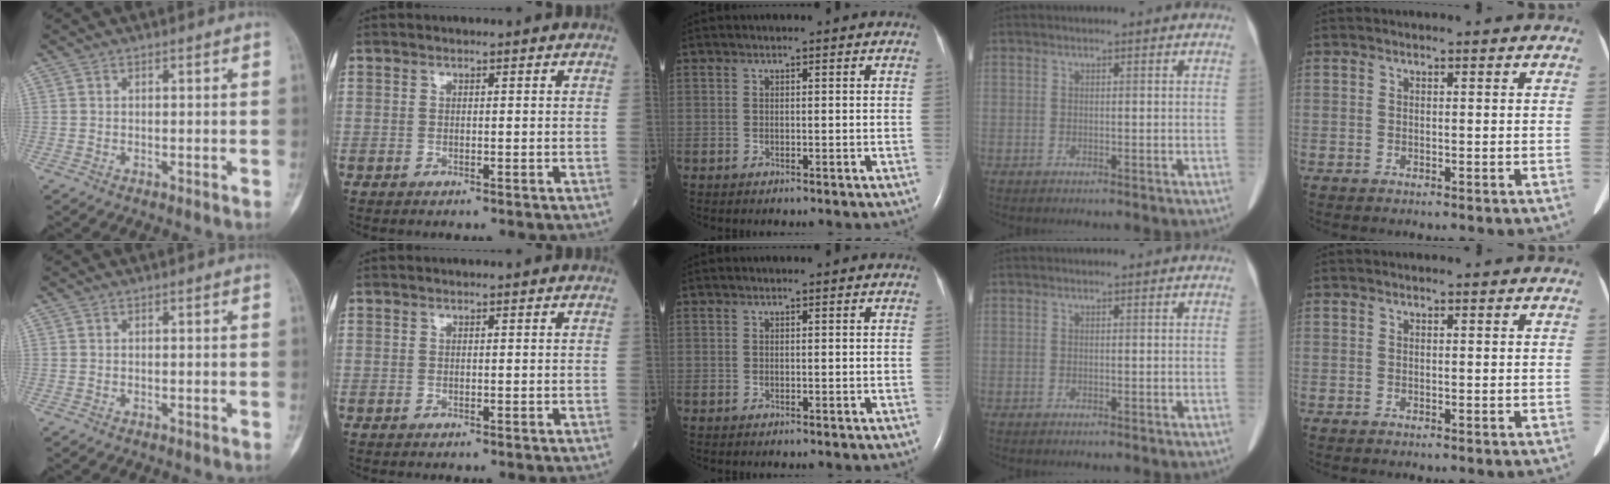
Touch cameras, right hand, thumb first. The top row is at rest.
{}